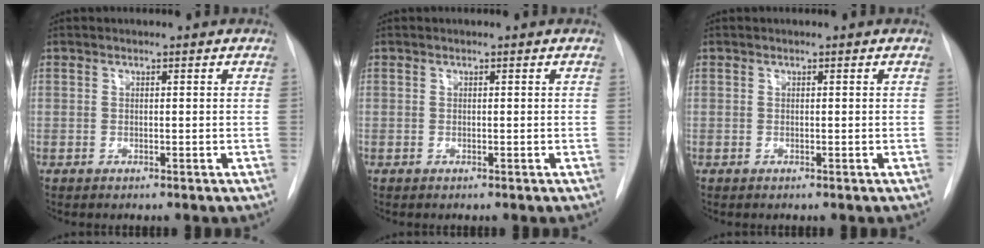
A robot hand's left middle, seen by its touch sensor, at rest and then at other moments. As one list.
[{"total": 0.0}, {"total": 0.0}]